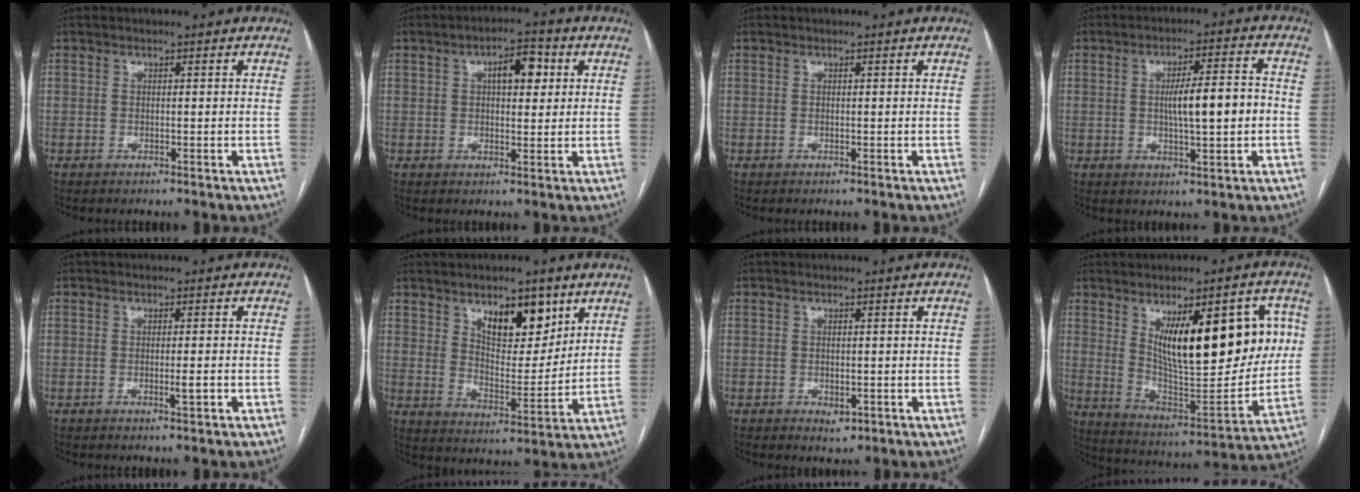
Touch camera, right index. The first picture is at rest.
{"total": 5.9, "force": [1.8, 2.5, 5.1], "torque": [-0.079, 0.017, 0.029]}
{"total": 0.0}
{"total": 8.2, "force": [-0.4, 1.2, 8.1], "torque": [-0.131, 0.013, -0.005]}
{"total": 1.8, "force": [-0.7, -0.1, 1.7], "torque": [-0.032, -0.004, -0.010]}
{"total": 10.4, "force": [6.1, 4.3, 7.2], "torque": [-0.115, -0.005, 0.109]}
{"total": 1.9, "force": [-0.8, 1.2, 1.3], "torque": [-0.015, 0.000, -0.004]}
{"total": 21.7, "force": [6.3, 6.5, 19.7], "torque": [-0.292, -0.001, 0.109]}